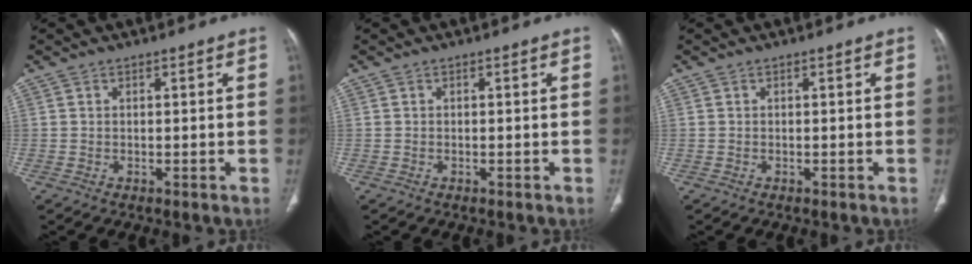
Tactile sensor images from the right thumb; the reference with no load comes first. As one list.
[{"total": 0.0}, {"total": 0.0}]